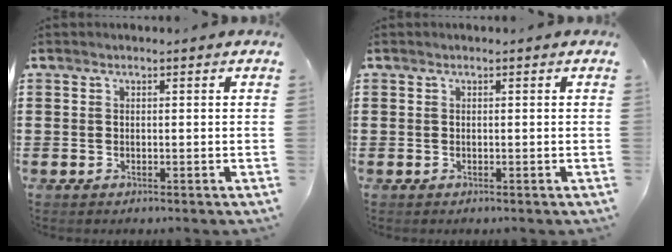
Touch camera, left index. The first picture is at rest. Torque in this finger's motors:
{"motor_torque": [0.00, 0.00, 0.00, 0.00]}